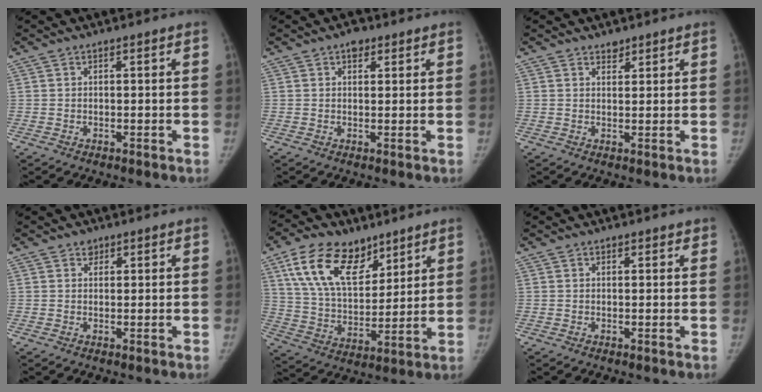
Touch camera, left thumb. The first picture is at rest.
{"total": 2.4, "force": [1.4, 1.6, 1.2], "torque": [-0.002, -0.003, 0.017]}
{"total": 1.6, "force": [1.3, 0.9, 0.2], "torque": [0.011, -0.009, 0.019]}
{"total": 1.3, "force": [0.8, 1.0, 0.2], "torque": [0.008, -0.005, 0.010]}
{"total": 17.8, "force": [10.0, 10.1, 10.7], "torque": [-0.154, -0.038, 0.189]}
{"total": 0.9, "force": [0.6, 0.6, 0.1], "torque": [0.007, -0.004, 0.005]}